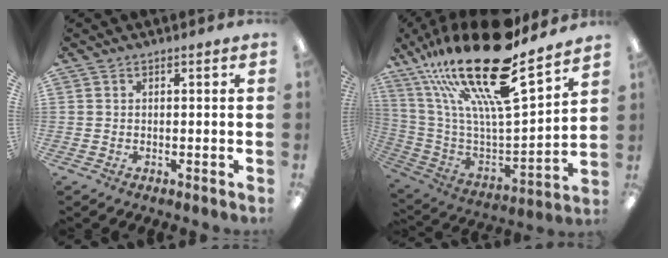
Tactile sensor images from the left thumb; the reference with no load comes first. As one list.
[{"total": 29.8, "force": [20.3, 9.1, 19.8], "torque": [-0.355, -0.132, 0.340]}]